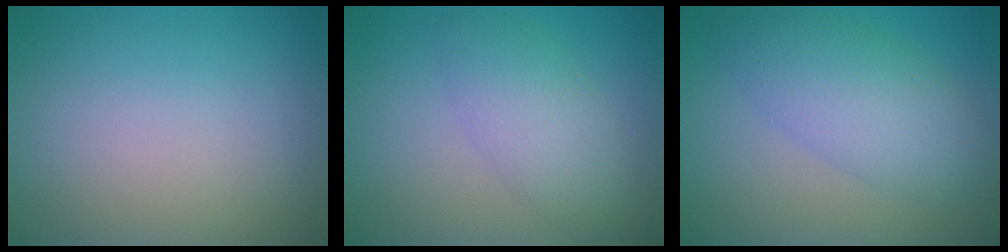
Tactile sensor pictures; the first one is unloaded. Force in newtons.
{"total": 4.1, "press": 4.1, "slide": 0.3}
{"total": 5.6, "press": 5.6, "slide": 0.0}